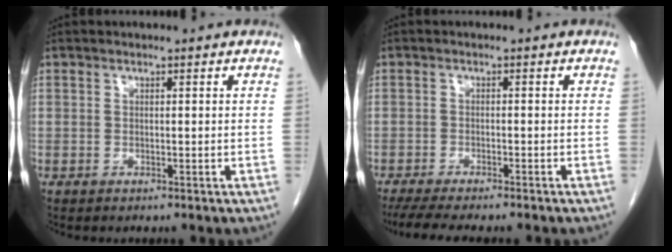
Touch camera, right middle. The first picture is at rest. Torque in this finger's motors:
{"motor_torque": [0.71, -0.63, 0.11, 0.05]}